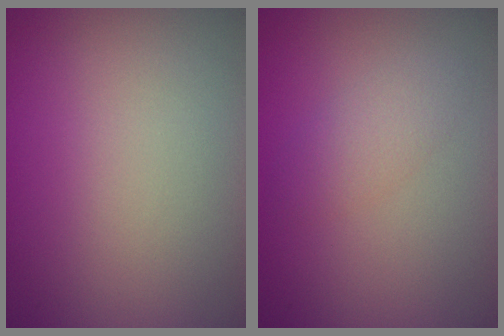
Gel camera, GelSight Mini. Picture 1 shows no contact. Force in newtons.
{"total": 2.0, "press": 2.0, "slide": 0.2}